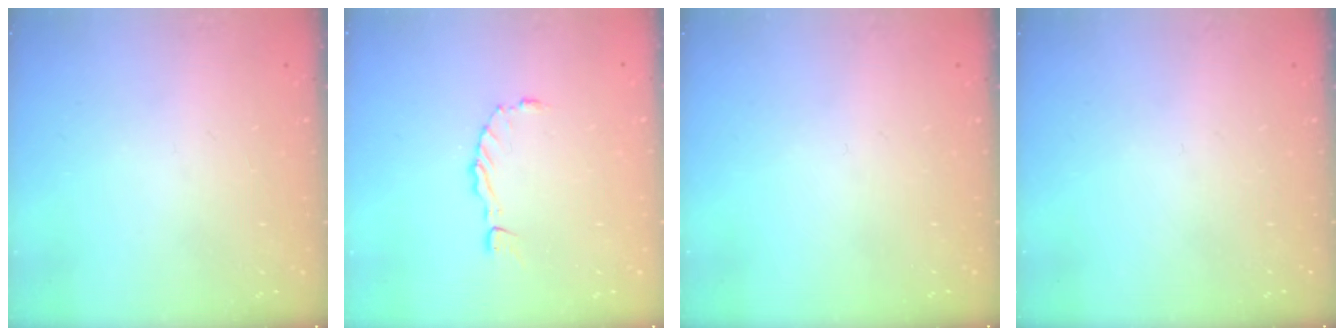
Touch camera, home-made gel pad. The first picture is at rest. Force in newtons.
{"total": 0.0}
{"total": 0.0}
{"total": 0.0}